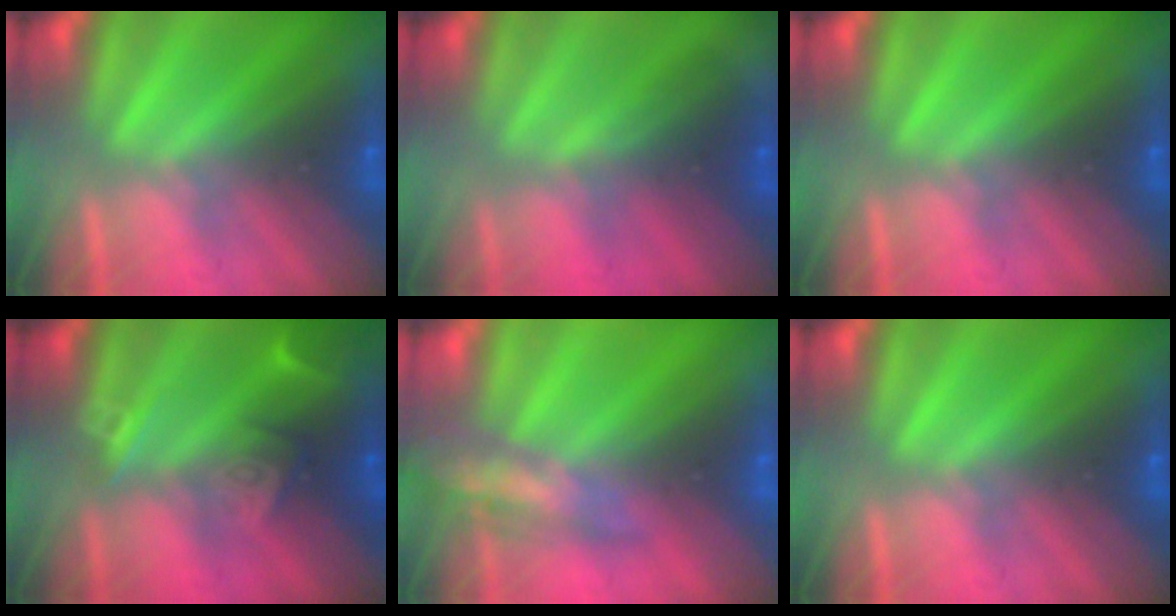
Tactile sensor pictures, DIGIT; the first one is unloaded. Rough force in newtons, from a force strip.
{"total": 1.7}
{"total": 0.0}
{"total": 2.4}
{"total": 2.4}
{"total": 0.0}